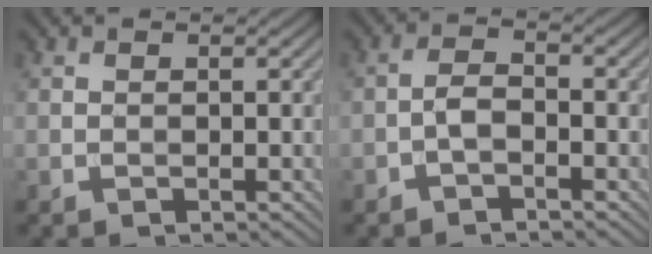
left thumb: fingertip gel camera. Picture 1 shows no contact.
{"total": 2.3, "force": [-1.3, 0.9, 1.7], "torque": [-0.031, 0.007, -0.033]}